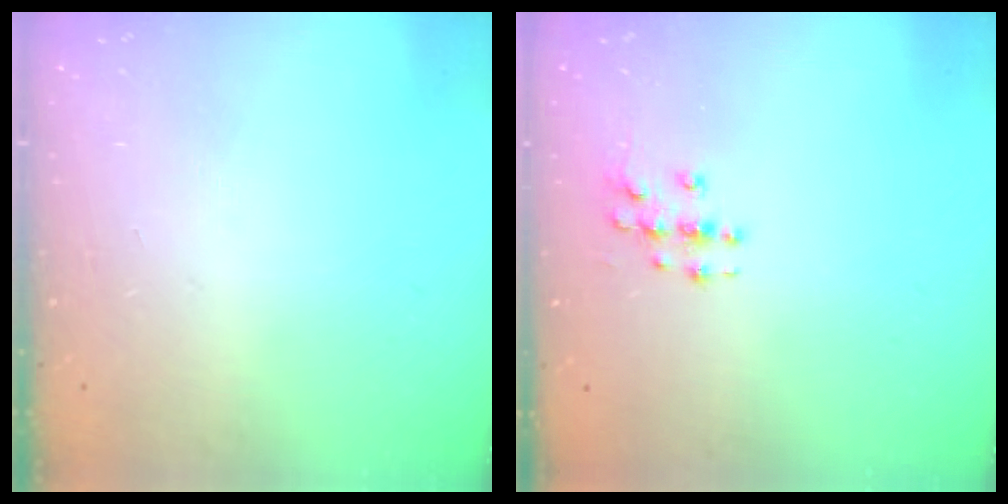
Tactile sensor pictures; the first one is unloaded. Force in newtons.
{"total": 3.4, "press": 3.4, "slide": 0.2}